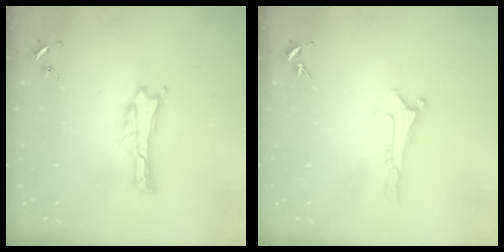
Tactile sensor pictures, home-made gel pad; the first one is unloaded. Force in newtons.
{"total": 0.0}